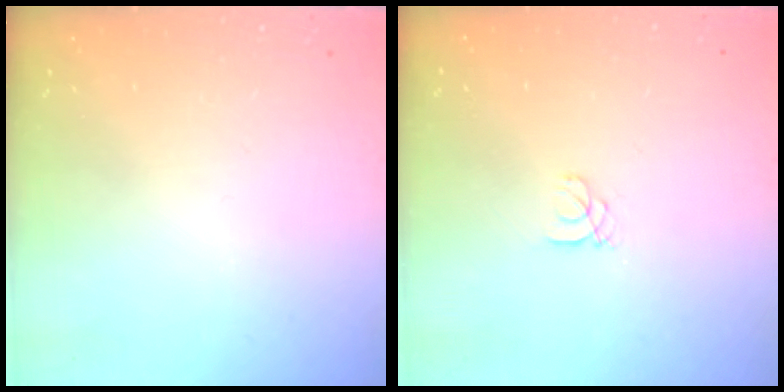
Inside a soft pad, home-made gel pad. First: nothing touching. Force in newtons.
{"total": 1.0, "press": 1.0, "slide": 0.1}